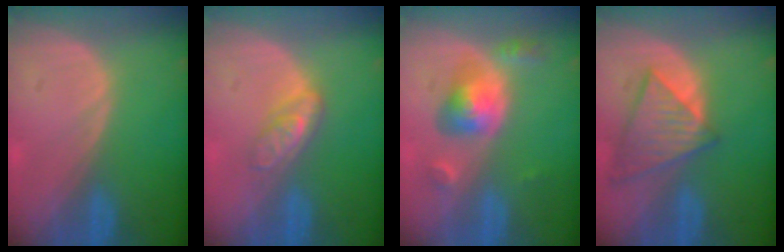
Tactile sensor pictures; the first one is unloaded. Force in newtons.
{"total": 4.7, "press": 4.2, "slide": 2.2}
{"total": 6.0, "press": 5.5, "slide": 2.5}
{"total": 8.2, "press": 7.2, "slide": 3.9}